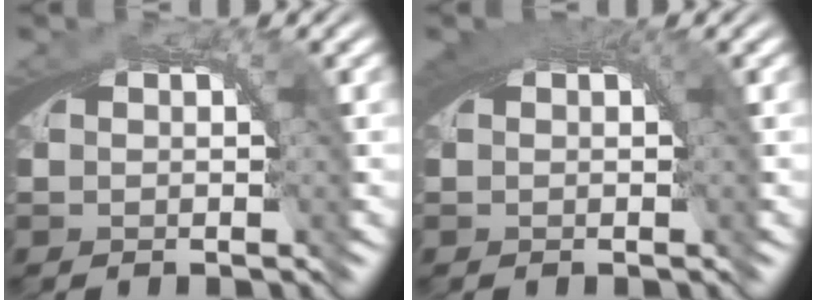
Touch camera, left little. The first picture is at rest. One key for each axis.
{"total": 1.6, "fx": 0.5, "fy": 1.0, "fz": 1.1, "tx": -0.019, "ty": -0.005, "tz": 0.009}